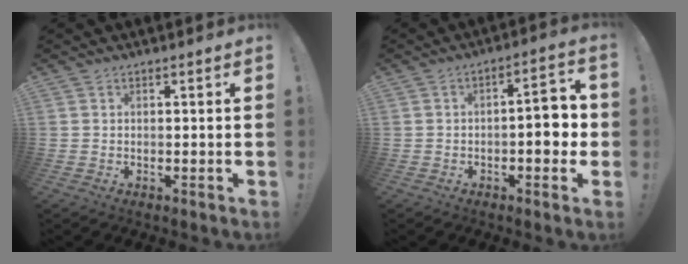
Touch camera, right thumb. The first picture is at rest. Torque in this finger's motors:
{"motor_torque": [-0.02, 0.19, 0.10, 0.38, 0.06]}